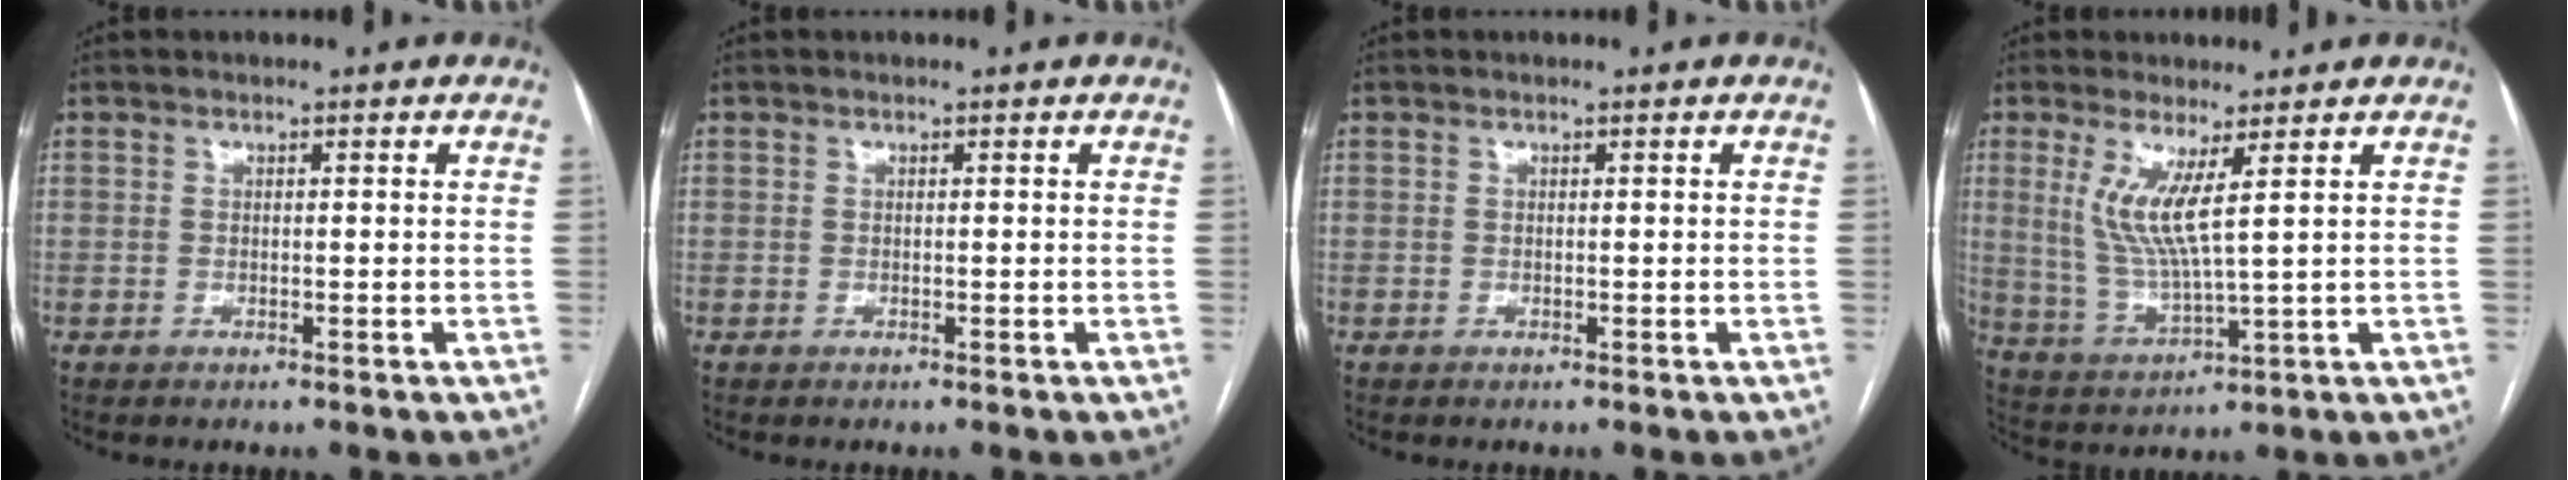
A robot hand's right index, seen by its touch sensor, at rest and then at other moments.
{"total": 0.0}
{"total": 0.0}
{"total": 7.5, "force": [2.7, 0.1, 7.1], "torque": [-0.155, -0.016, 0.060]}